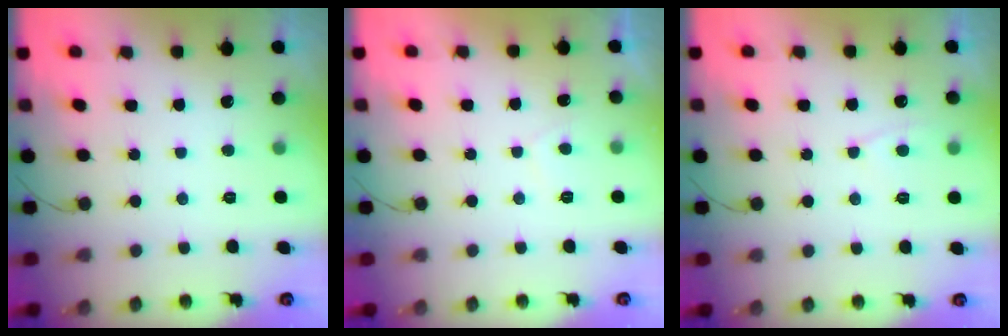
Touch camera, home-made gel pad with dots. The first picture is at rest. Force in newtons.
{"total": 1.1, "press": 0.9, "slide": 0.6}
{"total": 3.9, "press": 3.9, "slide": 0.4}